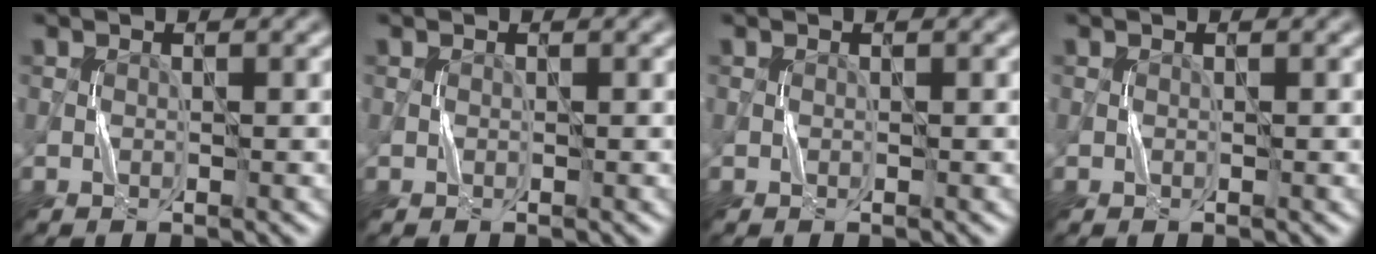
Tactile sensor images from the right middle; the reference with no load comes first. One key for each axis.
{"total": 0.0}
{"total": 0.0}
{"total": 0.0}